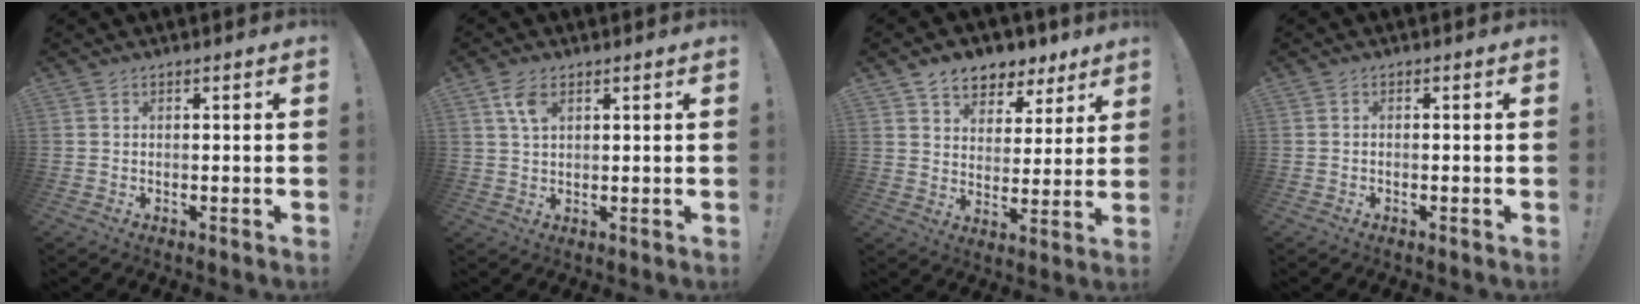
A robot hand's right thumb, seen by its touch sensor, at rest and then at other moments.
{"total": 4.9, "force": [2.4, 2.5, 3.5], "torque": [-0.059, -0.007, 0.043]}
{"total": 8.5, "force": [6.3, 5.1, 2.5], "torque": [-0.032, -0.049, 0.117]}
{"total": 0.5, "force": [-0.5, 0.1, 0.2], "torque": [-0.004, 0.001, -0.008]}